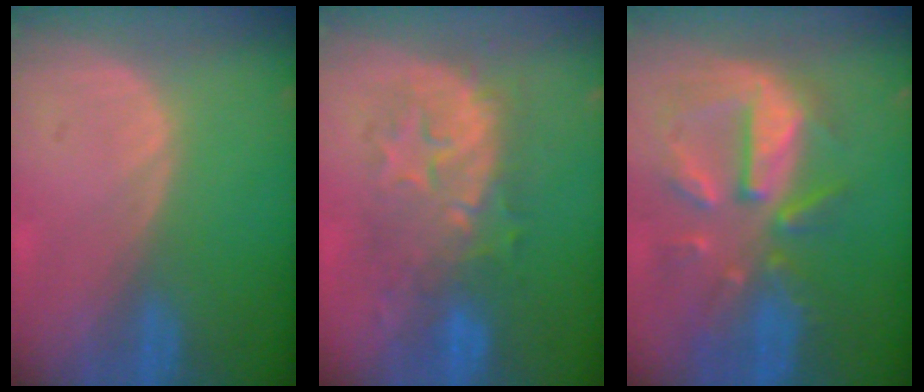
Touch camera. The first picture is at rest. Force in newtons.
{"total": 8.7, "press": 8.7, "slide": 0.4}
{"total": 10.7, "press": 9.5, "slide": 4.9}